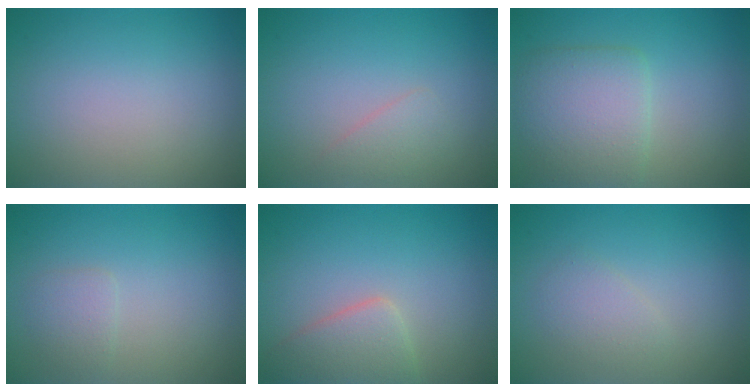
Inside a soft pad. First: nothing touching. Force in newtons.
{"total": 1.4, "press": 1.4, "slide": 0.0}
{"total": 4.9, "press": 4.9, "slide": 0.4}
{"total": 1.3, "press": 1.3, "slide": 0.1}
{"total": 2.5, "press": 2.5, "slide": 0.2}
{"total": 1.6, "press": 1.6, "slide": 0.0}